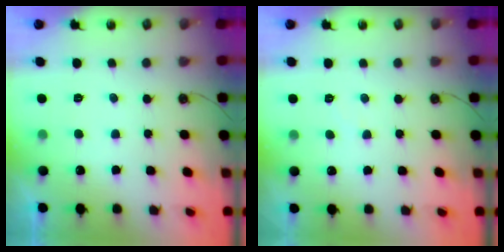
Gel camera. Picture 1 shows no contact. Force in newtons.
{"total": 3.3, "press": 3.2, "slide": 0.6}